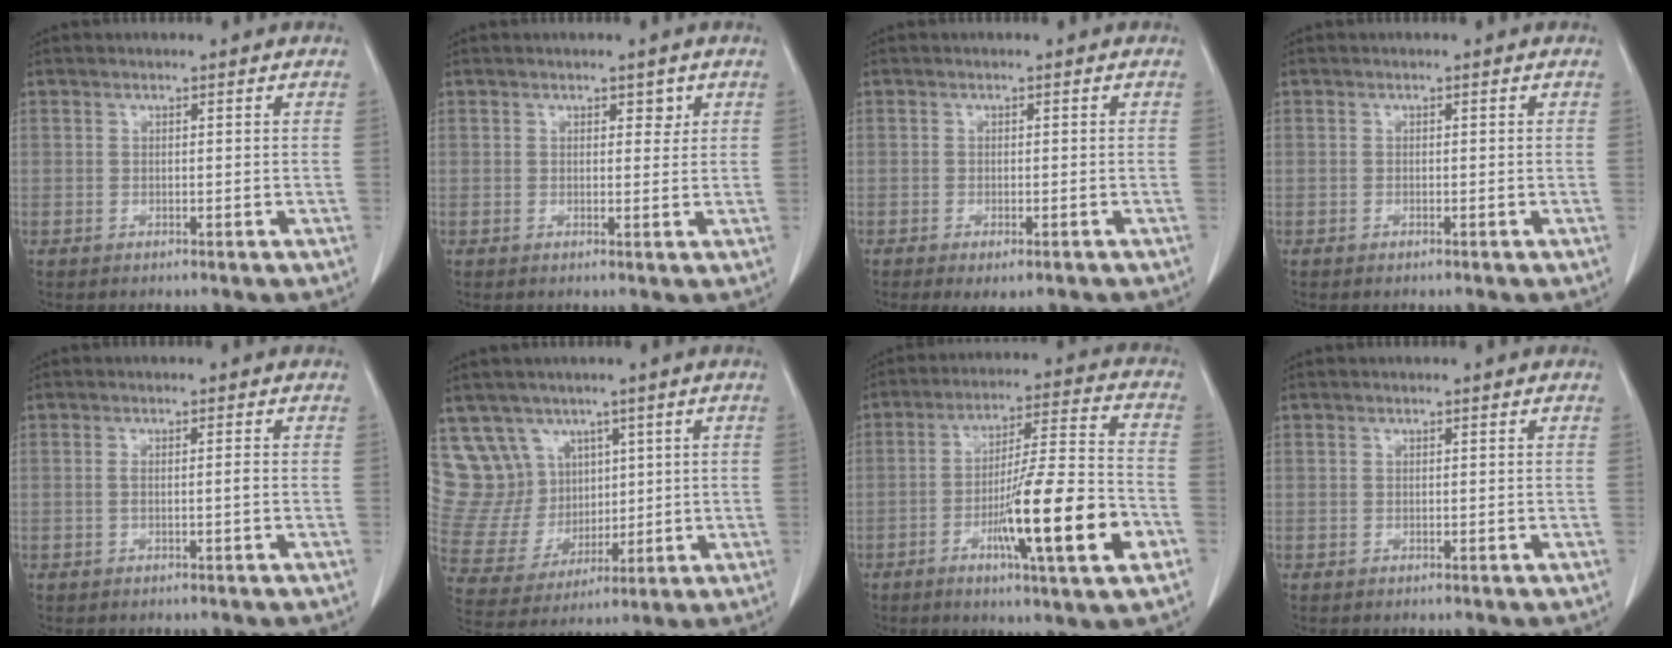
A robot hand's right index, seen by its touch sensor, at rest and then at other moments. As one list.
[{"total": 1.7, "force": [1.0, 1.1, 0.9], "torque": [-0.010, -0.004, 0.013]}, {"total": 3.2, "force": [-2.2, 1.1, 2.1], "torque": [-0.031, -0.007, -0.028]}, {"total": 0.0}, {"total": 1.2, "force": [-0.3, 0.0, 1.1], "torque": [-0.021, 0.000, -0.003]}, {"total": 11.7, "force": [6.6, 9.5, 2.0], "torque": [-0.064, 0.049, 0.152]}, {"total": 17.2, "force": [-6.1, 0.8, 16.1], "torque": [-0.267, -0.010, -0.097]}, {"total": 0.0}]